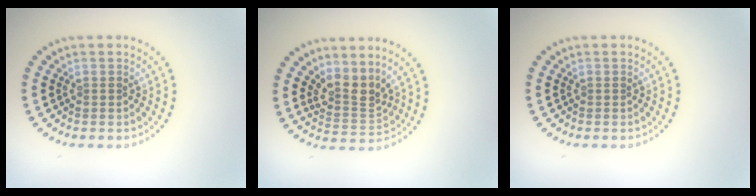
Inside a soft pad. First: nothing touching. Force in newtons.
{"total": 2.9, "press": 2.2, "slide": 2.0}
{"total": 0.0}